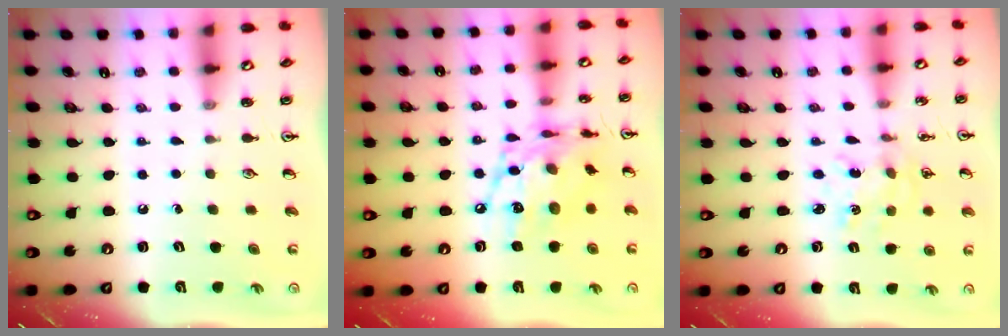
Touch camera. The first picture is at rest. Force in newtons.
{"total": 15.4, "press": 15.3, "slide": 1.5}
{"total": 1.8, "press": 1.8, "slide": 0.1}